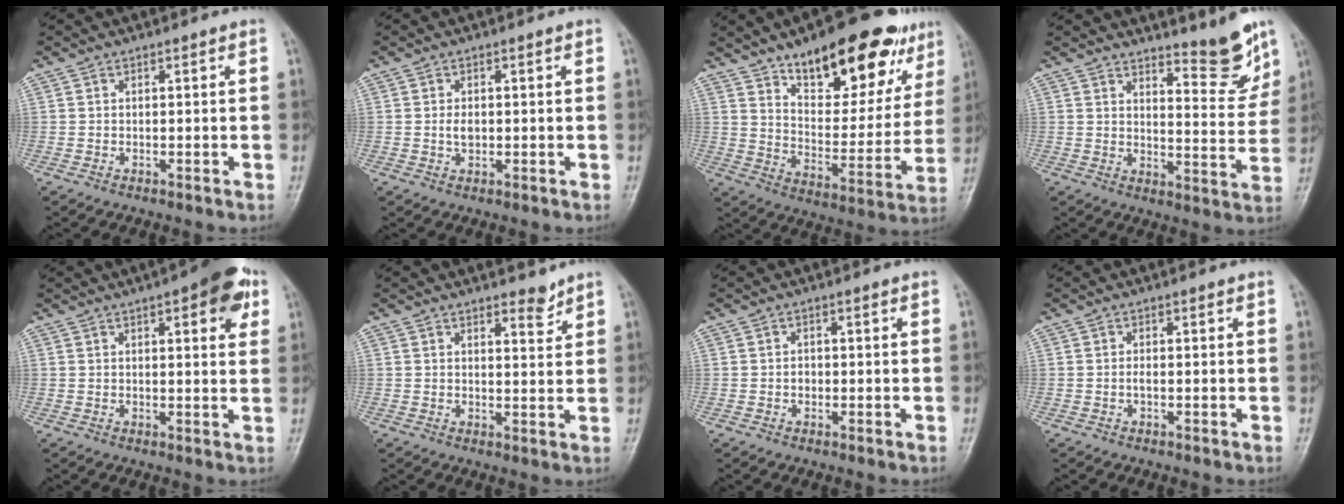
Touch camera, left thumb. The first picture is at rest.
{"total": 2.0, "force": [0.1, 1.2, 1.5], "torque": [-0.026, -0.002, 0.004]}
{"total": 23.9, "force": [14.9, 9.9, 15.8], "torque": [-0.174, -0.057, 0.227]}
{"total": 9.0, "force": [7.6, 1.5, 4.7], "torque": [-0.043, -0.073, 0.113]}
{"total": 9.4, "force": [4.5, 3.1, 7.7], "torque": [-0.076, -0.008, 0.050]}
{"total": 3.3, "force": [2.7, 1.0, 1.5], "torque": [-0.010, -0.022, 0.040]}
{"total": 1.0, "force": [-0.1, 0.9, 0.5], "torque": [-0.005, 0.002, -0.003]}
{"total": 0.8, "force": [0.1, 0.2, 0.8], "torque": [-0.018, -0.001, 0.000]}